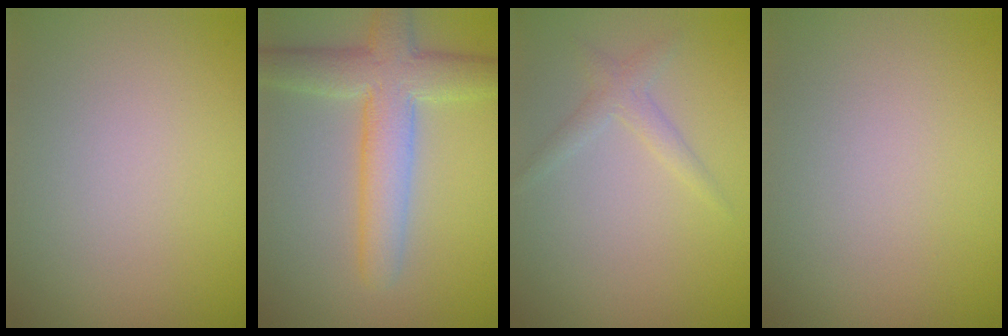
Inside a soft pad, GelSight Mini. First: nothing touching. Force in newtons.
{"total": 6.3, "press": 6.3, "slide": 0.2}
{"total": 1.6, "press": 1.6, "slide": 0.1}
{"total": 0.0}